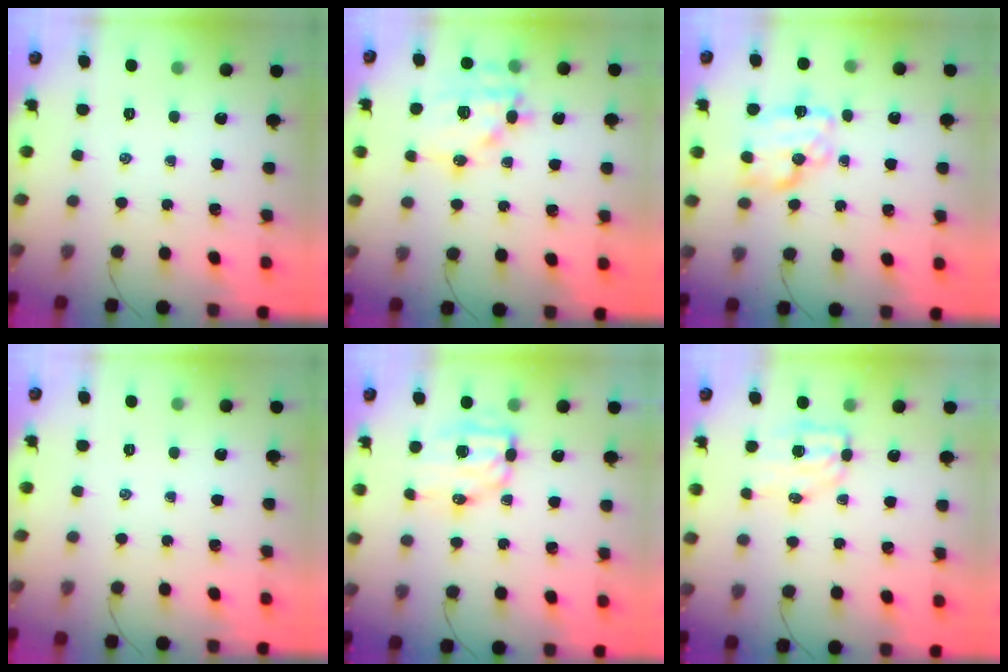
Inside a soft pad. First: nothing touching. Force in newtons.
{"total": 15.5, "press": 15.2, "slide": 3.1}
{"total": 11.1, "press": 11.1, "slide": 0.4}
{"total": 0.0}
{"total": 9.6, "press": 9.4, "slide": 1.8}
{"total": 6.1, "press": 6.0, "slide": 1.0}